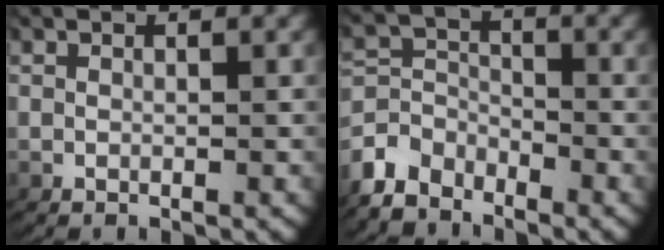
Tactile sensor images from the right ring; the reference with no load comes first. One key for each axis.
{"total": 5.5, "fx": -3.0, "fy": 4.4, "fz": 1.6, "tx": -0.043, "ty": -0.027, "tz": -0.046}